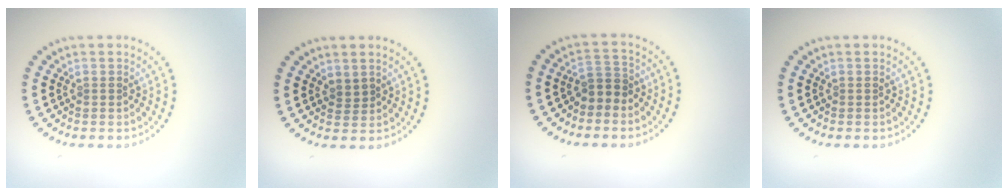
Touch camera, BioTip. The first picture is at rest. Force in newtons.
{"total": 0.5, "press": 0.2, "slide": 0.5}
{"total": 2.0, "press": 1.8, "slide": 1.0}
{"total": 0.0}